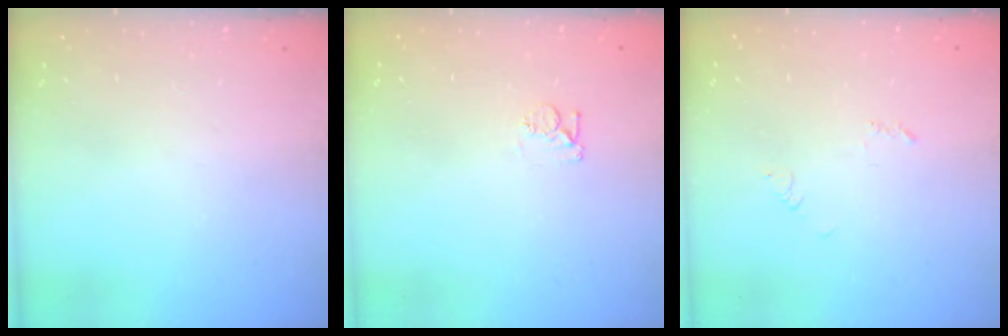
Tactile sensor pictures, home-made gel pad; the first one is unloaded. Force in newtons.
{"total": 4.9, "press": 4.9, "slide": 0.3}
{"total": 3.3, "press": 3.3, "slide": 0.3}